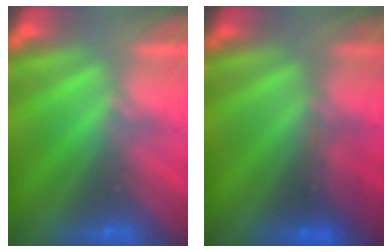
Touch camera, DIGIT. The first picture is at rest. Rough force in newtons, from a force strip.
{"total": 3.9}